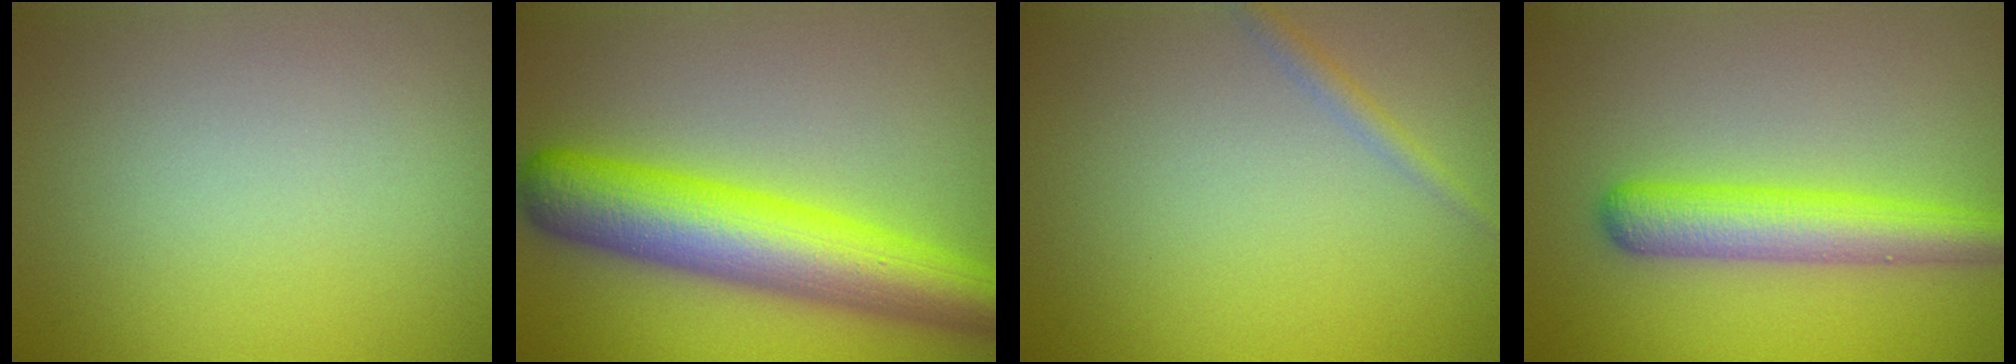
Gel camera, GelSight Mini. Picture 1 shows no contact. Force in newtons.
{"total": 9.8, "press": 9.8, "slide": 0.3}
{"total": 1.2, "press": 1.2, "slide": 0.0}
{"total": 4.8, "press": 4.8, "slide": 0.2}